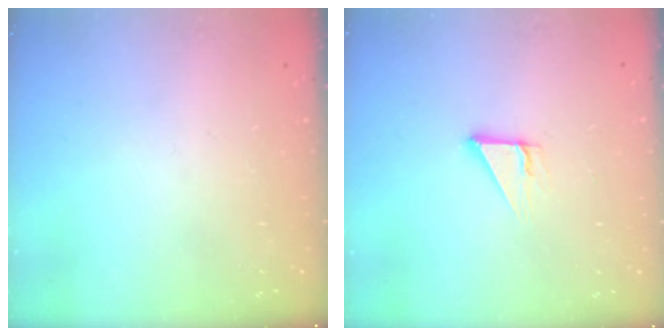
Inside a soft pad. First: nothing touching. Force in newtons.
{"total": 3.8, "press": 3.8, "slide": 0.2}